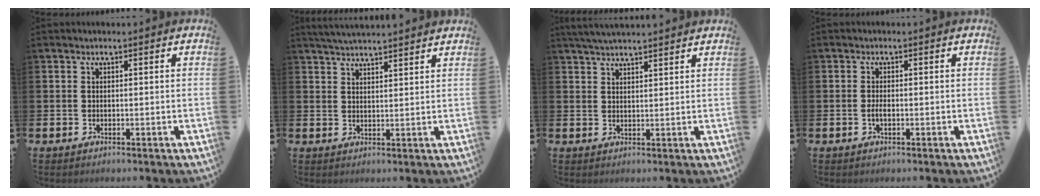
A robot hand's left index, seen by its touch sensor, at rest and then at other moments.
{"total": 3.8, "force": [3.8, -0.1, 0.5], "torque": [-0.017, -0.015, 0.070]}
{"total": 3.6, "force": [3.4, 0.3, 1.0], "torque": [-0.022, -0.008, 0.062]}
{"total": 1.2, "force": [-0.3, 0.5, 1.1], "torque": [-0.013, -0.002, -0.008]}